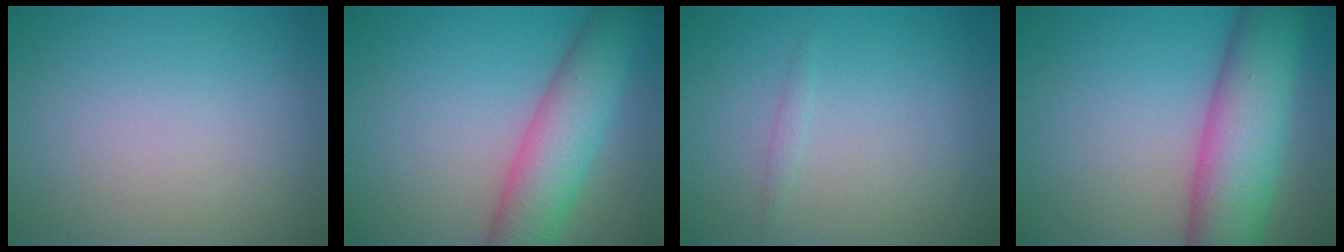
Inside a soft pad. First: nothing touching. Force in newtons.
{"total": 6.8, "press": 6.8, "slide": 0.3}
{"total": 0.5, "press": 0.5, "slide": 0.0}
{"total": 9.5, "press": 9.5, "slide": 0.4}